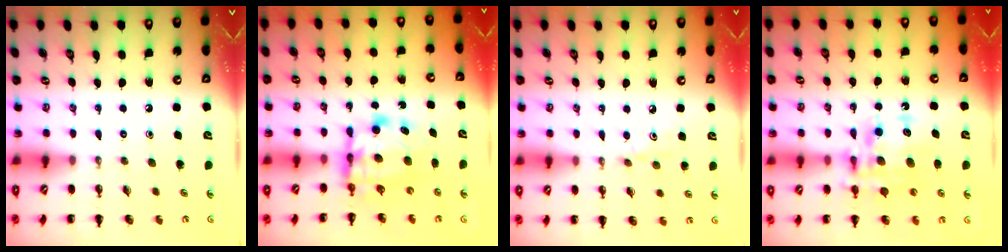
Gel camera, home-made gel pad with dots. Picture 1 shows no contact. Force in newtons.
{"total": 7.2, "press": 7.1, "slide": 1.3}
{"total": 4.1, "press": 3.8, "slide": 1.5}
{"total": 13.3, "press": 12.9, "slide": 3.4}